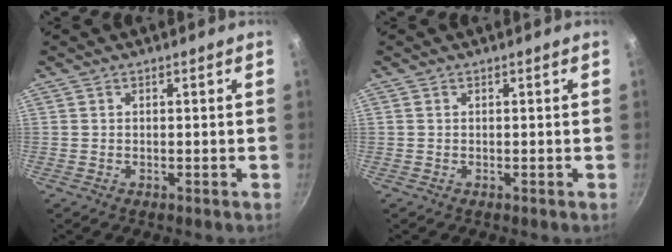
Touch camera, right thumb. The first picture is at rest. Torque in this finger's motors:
{"motor_torque": [-0.57, -0.30, 0.46, 0.25, -0.06]}